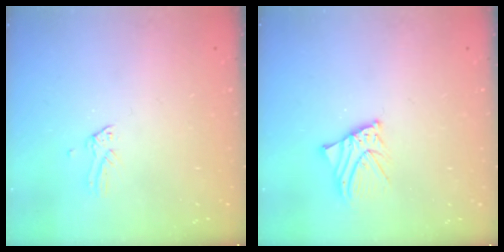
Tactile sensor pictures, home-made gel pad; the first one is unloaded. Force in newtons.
{"total": 3.8, "press": 3.8, "slide": 0.3}